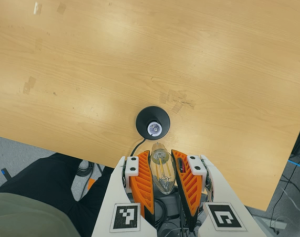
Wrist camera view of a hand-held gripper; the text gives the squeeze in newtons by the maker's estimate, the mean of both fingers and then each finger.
{"total": 21.9, "left": 24.5, "right": 19.2}